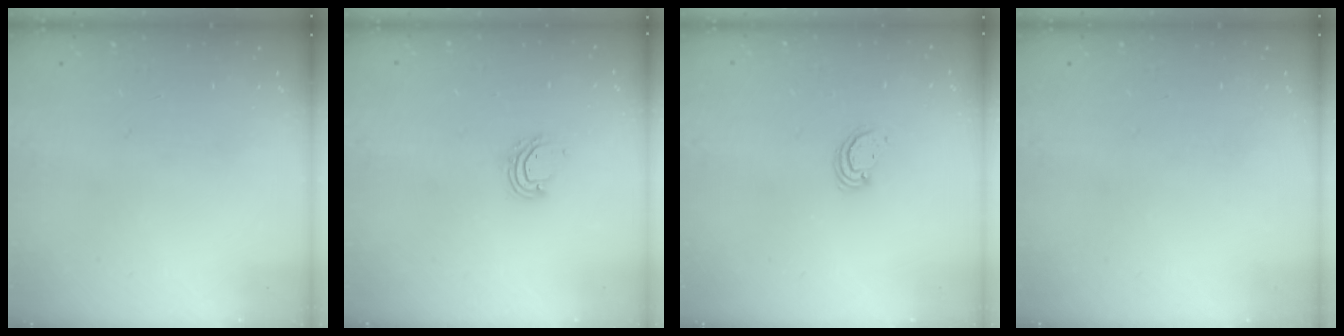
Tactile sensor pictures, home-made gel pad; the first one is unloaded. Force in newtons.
{"total": 5.2, "press": 5.2, "slide": 0.4}
{"total": 2.5, "press": 2.5, "slide": 0.2}
{"total": 0.0}